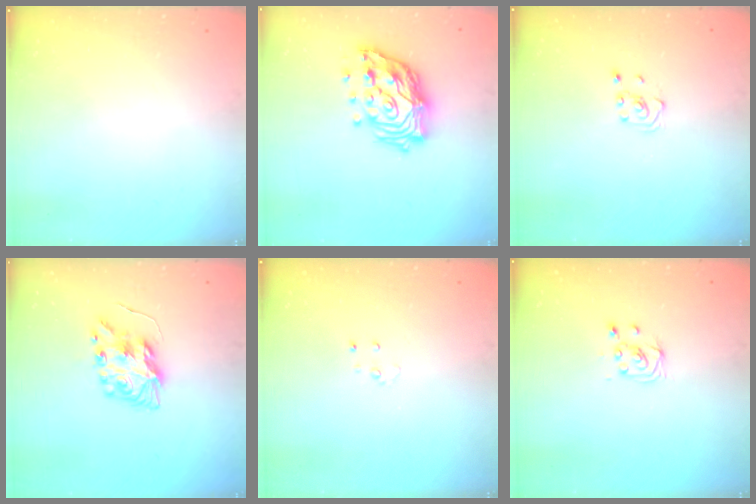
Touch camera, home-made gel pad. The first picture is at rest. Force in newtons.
{"total": 17.0, "press": 16.8, "slide": 2.2}
{"total": 2.8, "press": 2.6, "slide": 1.1}
{"total": 8.7, "press": 8.7, "slide": 0.3}
{"total": 2.9, "press": 2.9, "slide": 0.2}
{"total": 4.6, "press": 4.6, "slide": 0.5}